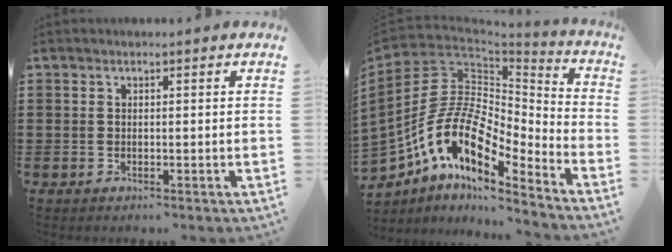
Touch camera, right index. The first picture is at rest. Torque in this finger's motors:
{"motor_torque": [2.14, 0.00, 0.48, 0.21]}